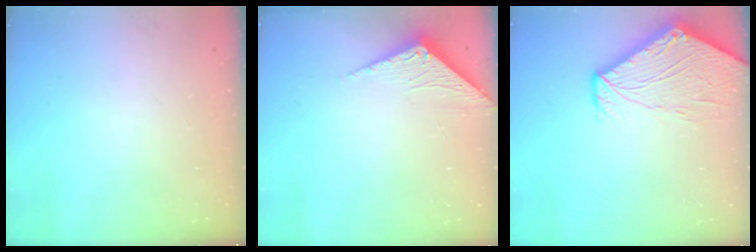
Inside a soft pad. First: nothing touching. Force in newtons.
{"total": 3.3, "press": 3.3, "slide": 0.3}
{"total": 10.8, "press": 10.8, "slide": 1.2}